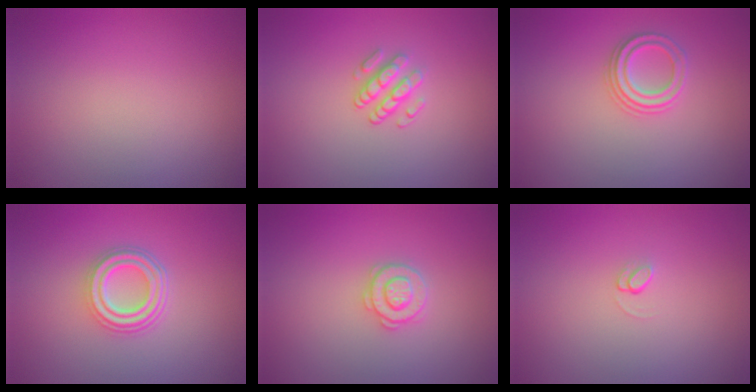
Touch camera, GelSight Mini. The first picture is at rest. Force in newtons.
{"total": 2.0, "press": 1.6, "slide": 1.3}
{"total": 2.3, "press": 2.2, "slide": 0.8}
{"total": 4.5, "press": 3.3, "slide": 3.0}
{"total": 2.6, "press": 2.5, "slide": 0.5}
{"total": 0.8, "press": 0.5, "slide": 0.7}